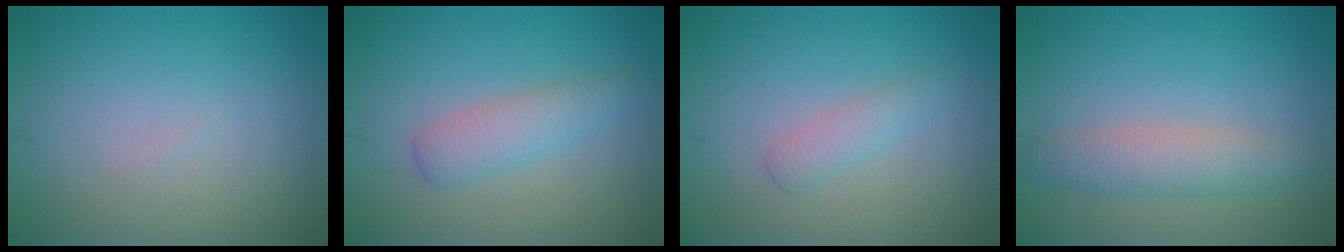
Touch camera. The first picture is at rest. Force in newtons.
{"total": 2.6, "press": 2.6, "slide": 0.0}
{"total": 1.5, "press": 1.5, "slide": 0.1}
{"total": 3.0, "press": 3.0, "slide": 0.0}